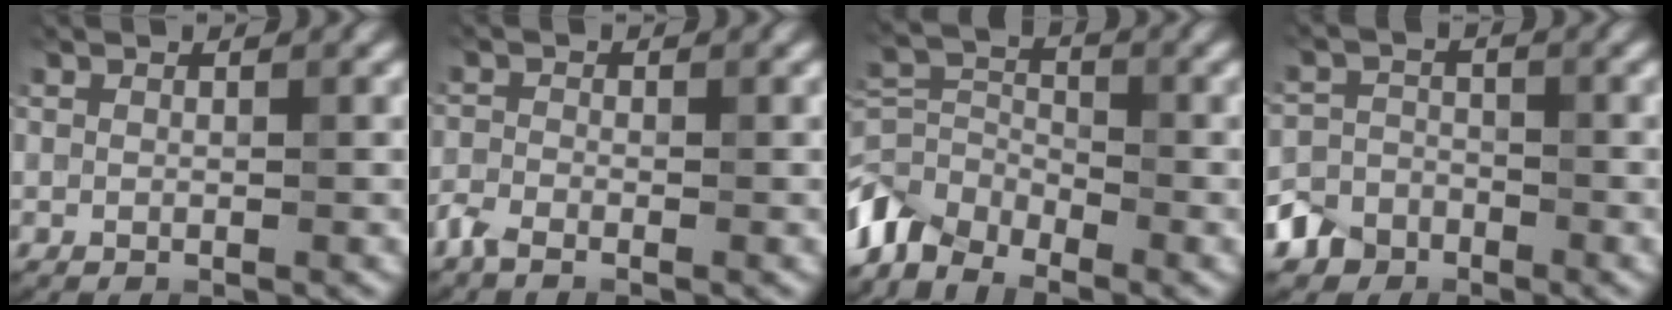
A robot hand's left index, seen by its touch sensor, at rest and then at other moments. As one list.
[{"total": 1.7, "force": [-1.4, 0.6, 0.8], "torque": [-0.021, 0.002, -0.036]}, {"total": 4.8, "force": [-4.1, 2.3, 1.2], "torque": [-0.027, 0.000, -0.094]}, {"total": 3.4, "force": [-2.5, 2.3, 0.2], "torque": [0.007, -0.002, -0.051]}]